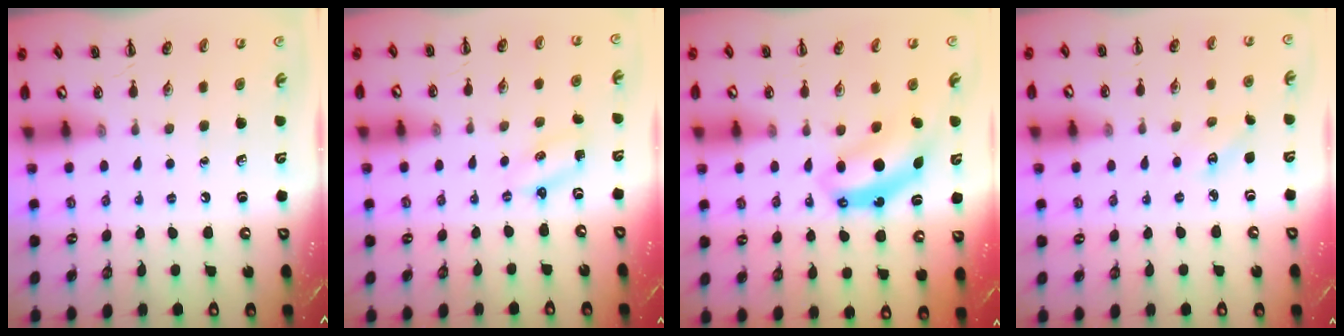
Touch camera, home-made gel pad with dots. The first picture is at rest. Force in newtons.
{"total": 1.4, "press": 1.3, "slide": 0.3}
{"total": 7.2, "press": 7.1, "slide": 0.8}
{"total": 2.3, "press": 2.2, "slide": 0.6}